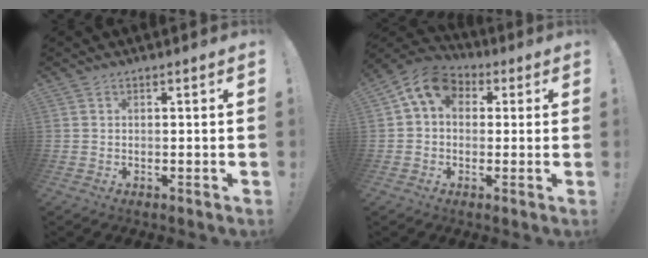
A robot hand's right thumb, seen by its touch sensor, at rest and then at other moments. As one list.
[{"total": 9.8, "force": [3.1, 7.2, 6.0], "torque": [-0.100, 0.004, 0.062]}]